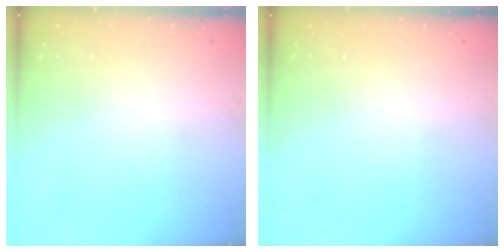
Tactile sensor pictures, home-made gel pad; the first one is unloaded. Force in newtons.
{"total": 0.0}